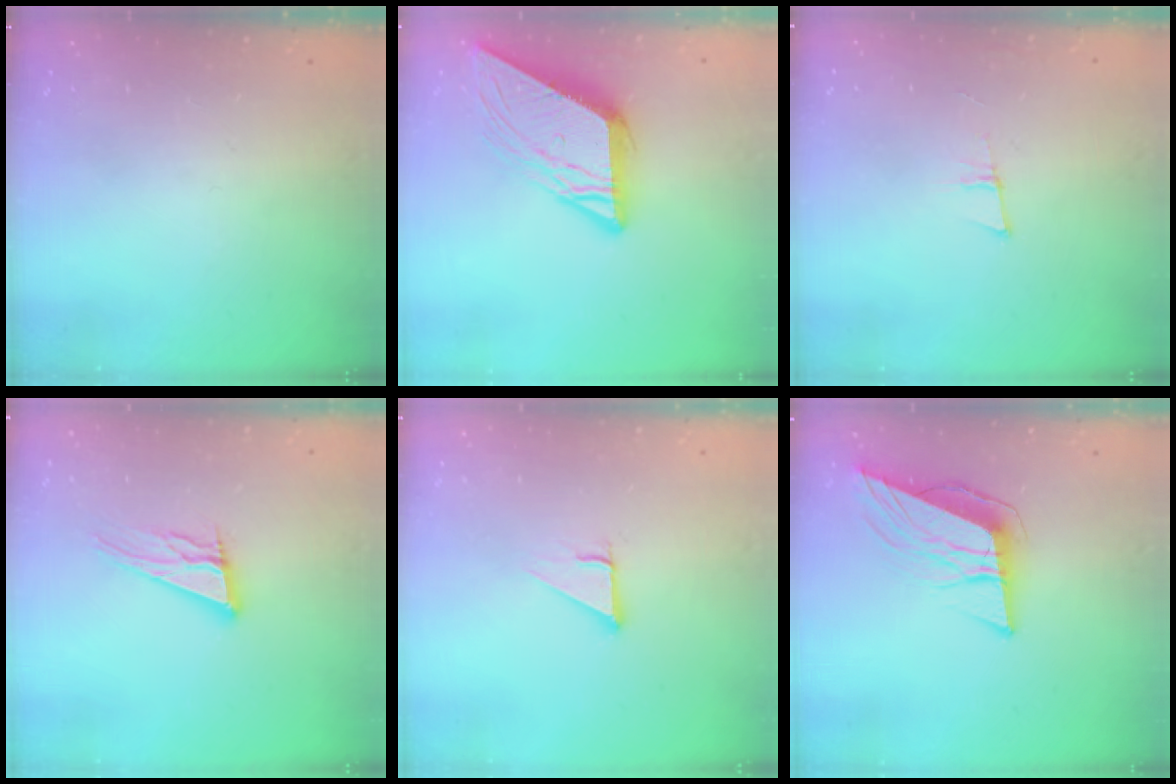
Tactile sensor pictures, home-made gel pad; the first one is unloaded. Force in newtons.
{"total": 10.6, "press": 10.5, "slide": 1.1}
{"total": 5.4, "press": 4.6, "slide": 2.7}
{"total": 13.0, "press": 12.7, "slide": 2.8}
{"total": 2.7, "press": 2.7, "slide": 0.0}
{"total": 11.2, "press": 10.6, "slide": 3.7}